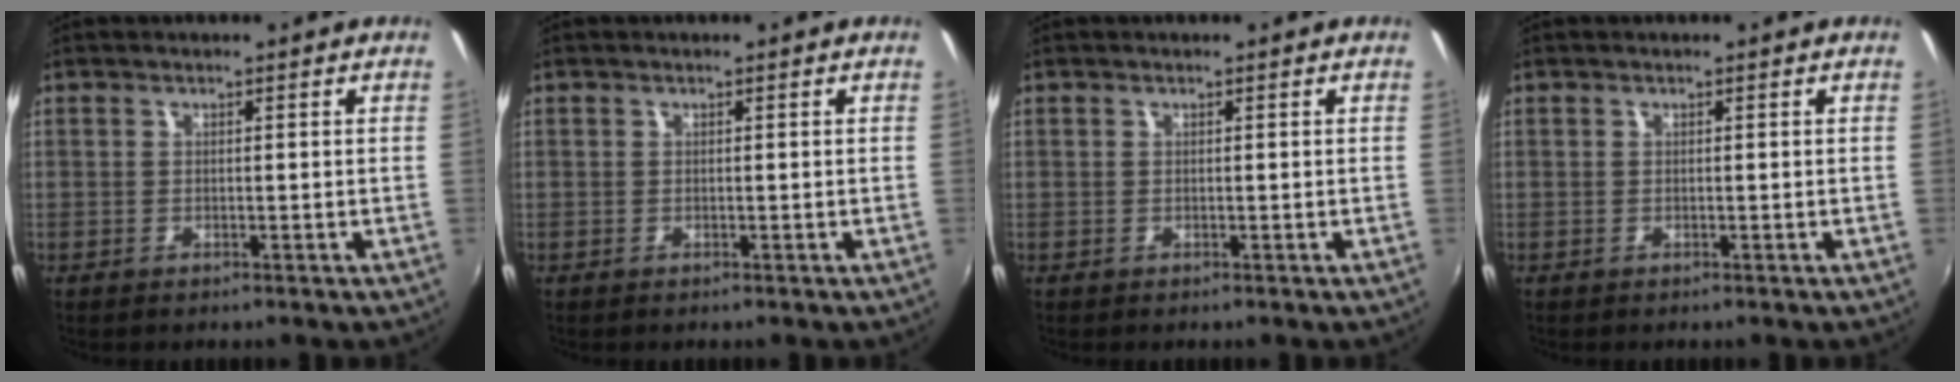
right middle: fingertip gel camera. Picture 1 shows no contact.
{"total": 0.0}
{"total": 0.0}
{"total": 0.0}